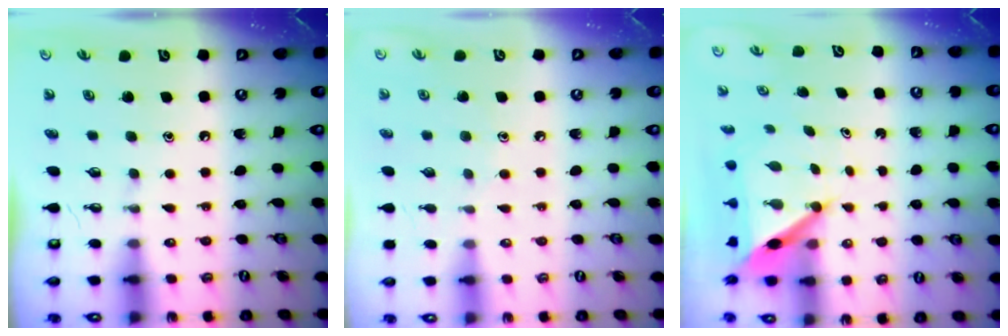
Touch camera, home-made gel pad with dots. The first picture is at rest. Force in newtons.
{"total": 3.8, "press": 3.8, "slide": 0.4}
{"total": 5.9, "press": 5.9, "slide": 0.2}